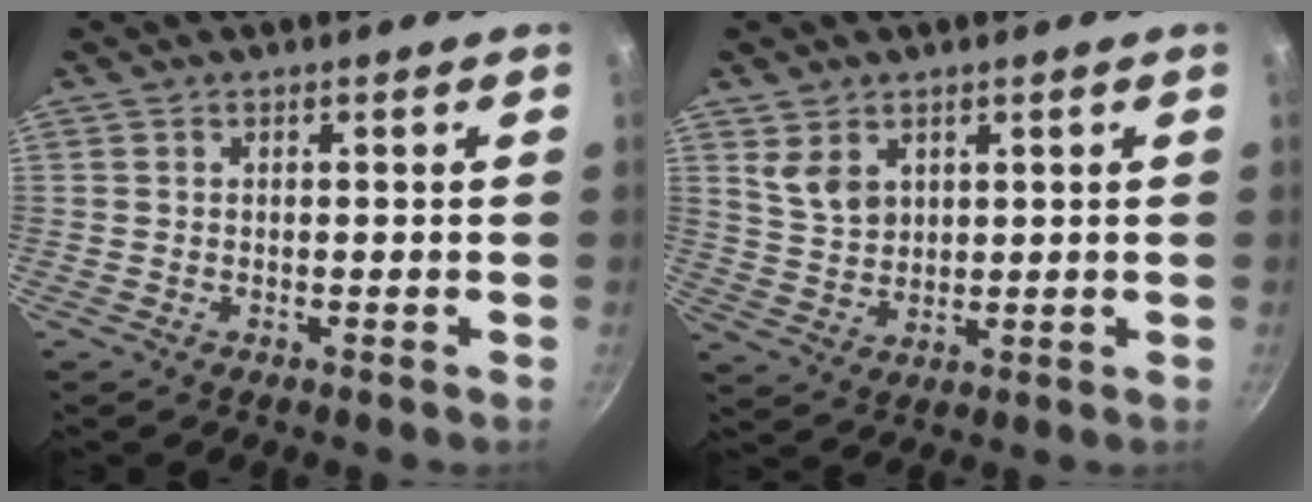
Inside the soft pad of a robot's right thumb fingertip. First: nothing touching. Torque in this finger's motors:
{"motor_torque": [0.10, 0.02, 0.00, -0.10, 0.03]}